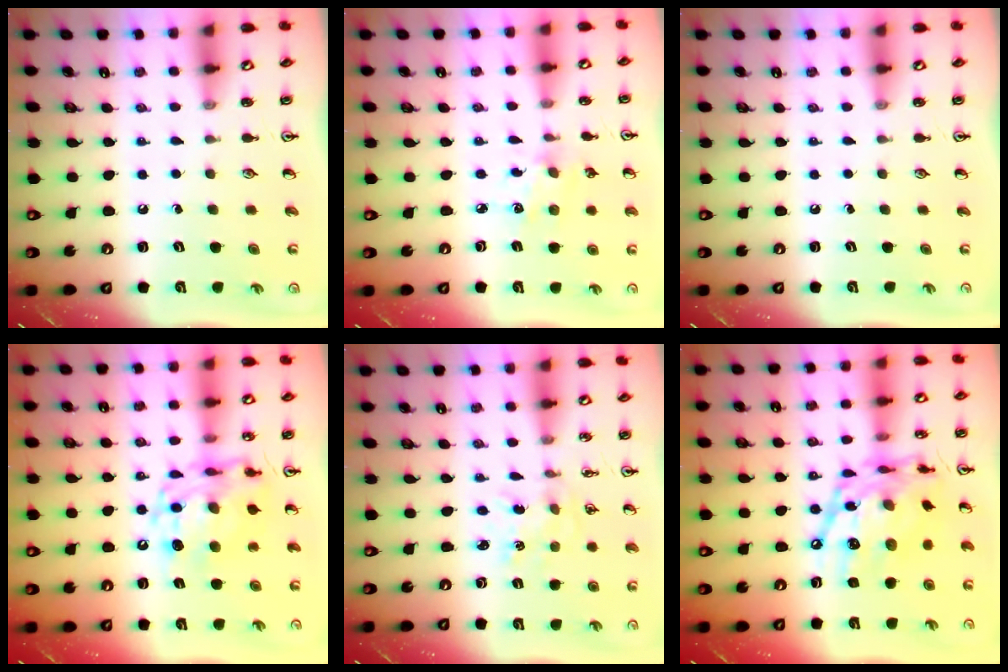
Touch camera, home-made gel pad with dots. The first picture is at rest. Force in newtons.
{"total": 3.4, "press": 3.2, "slide": 1.2}
{"total": 0.0}
{"total": 12.4, "press": 12.4, "slide": 1.2}
{"total": 1.5, "press": 1.4, "slide": 0.4}
{"total": 18.0, "press": 17.9, "slide": 1.5}